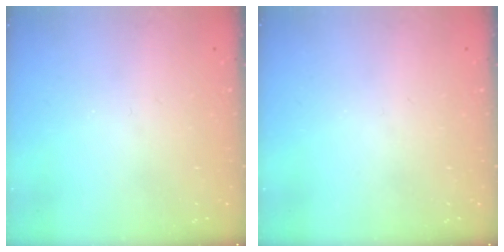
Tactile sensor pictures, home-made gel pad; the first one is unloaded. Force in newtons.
{"total": 0.0}